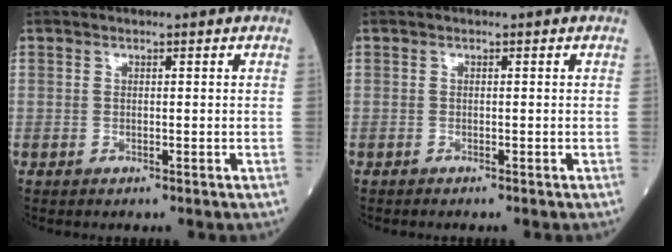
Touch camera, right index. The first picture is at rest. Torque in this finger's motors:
{"motor_torque": [-0.12, -0.06, 0.07, 0.01]}